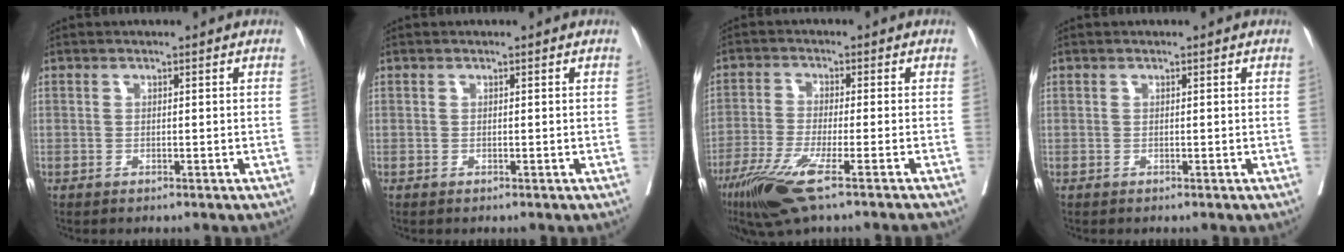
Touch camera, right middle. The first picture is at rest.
{"total": 0.0}
{"total": 9.8, "force": [-6.3, -0.2, 7.5], "torque": [-0.138, -0.028, -0.111]}
{"total": 0.0}